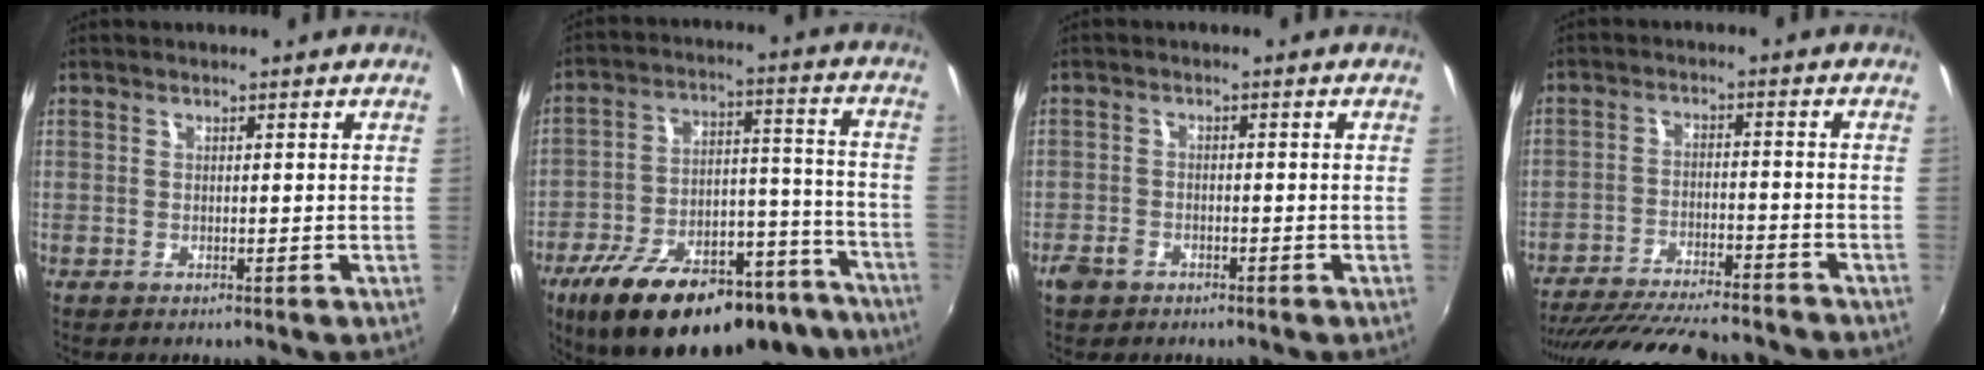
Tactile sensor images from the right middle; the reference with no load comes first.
{"total": 28.3, "force": [-20.7, 11.3, 15.7], "torque": [-0.263, 0.005, -0.282]}
{"total": 3.5, "force": [-2.4, 2.2, 1.3], "torque": [-0.036, -0.001, -0.042]}
{"total": 20.3, "force": [-17.8, 3.8, 8.9], "torque": [-0.172, -0.026, -0.265]}